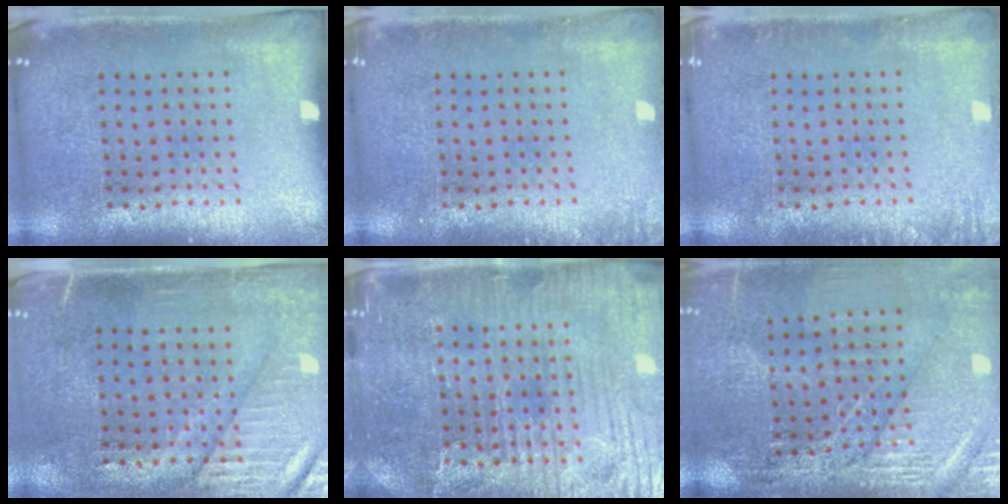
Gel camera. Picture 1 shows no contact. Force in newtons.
{"total": 1.1, "press": 1.1, "slide": 0.2}
{"total": 1.4, "press": 1.4, "slide": 0.3}
{"total": 3.6, "press": 3.1, "slide": 1.8}
{"total": 4.8, "press": 4.6, "slide": 1.3}
{"total": 3.3, "press": 3.3, "slide": 0.0}